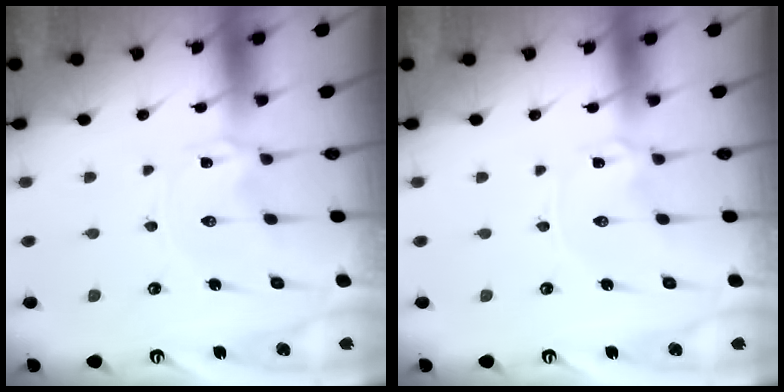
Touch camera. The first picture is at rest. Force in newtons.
{"total": 0.0}